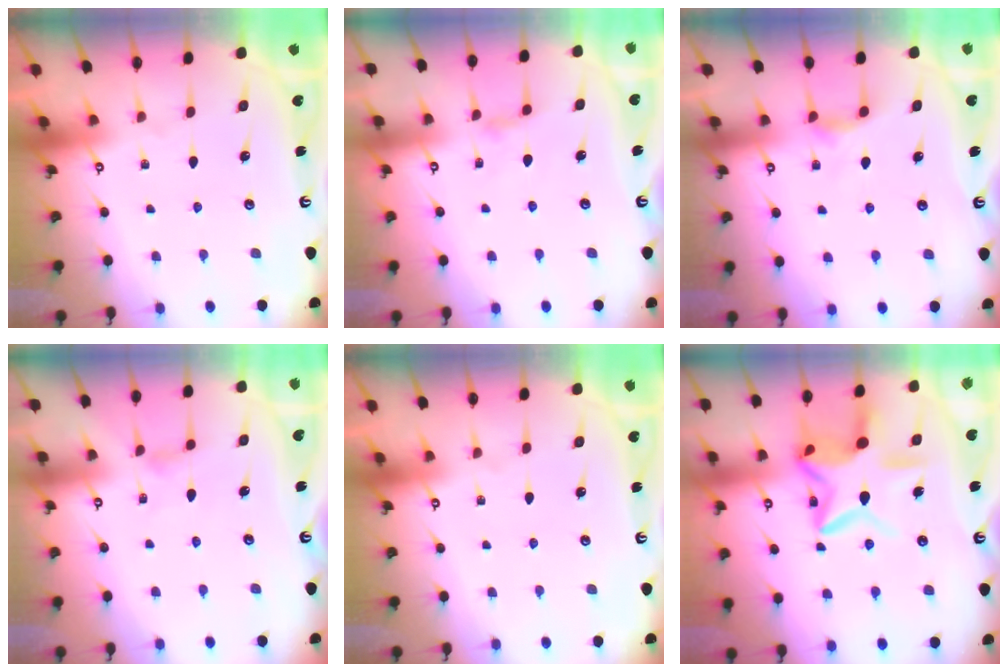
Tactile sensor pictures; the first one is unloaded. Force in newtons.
{"total": 2.4, "press": 2.3, "slide": 0.4}
{"total": 2.3, "press": 2.3, "slide": 0.4}
{"total": 0.6, "press": 0.5, "slide": 0.2}
{"total": 0.0}
{"total": 13.9, "press": 13.9, "slide": 1.0}